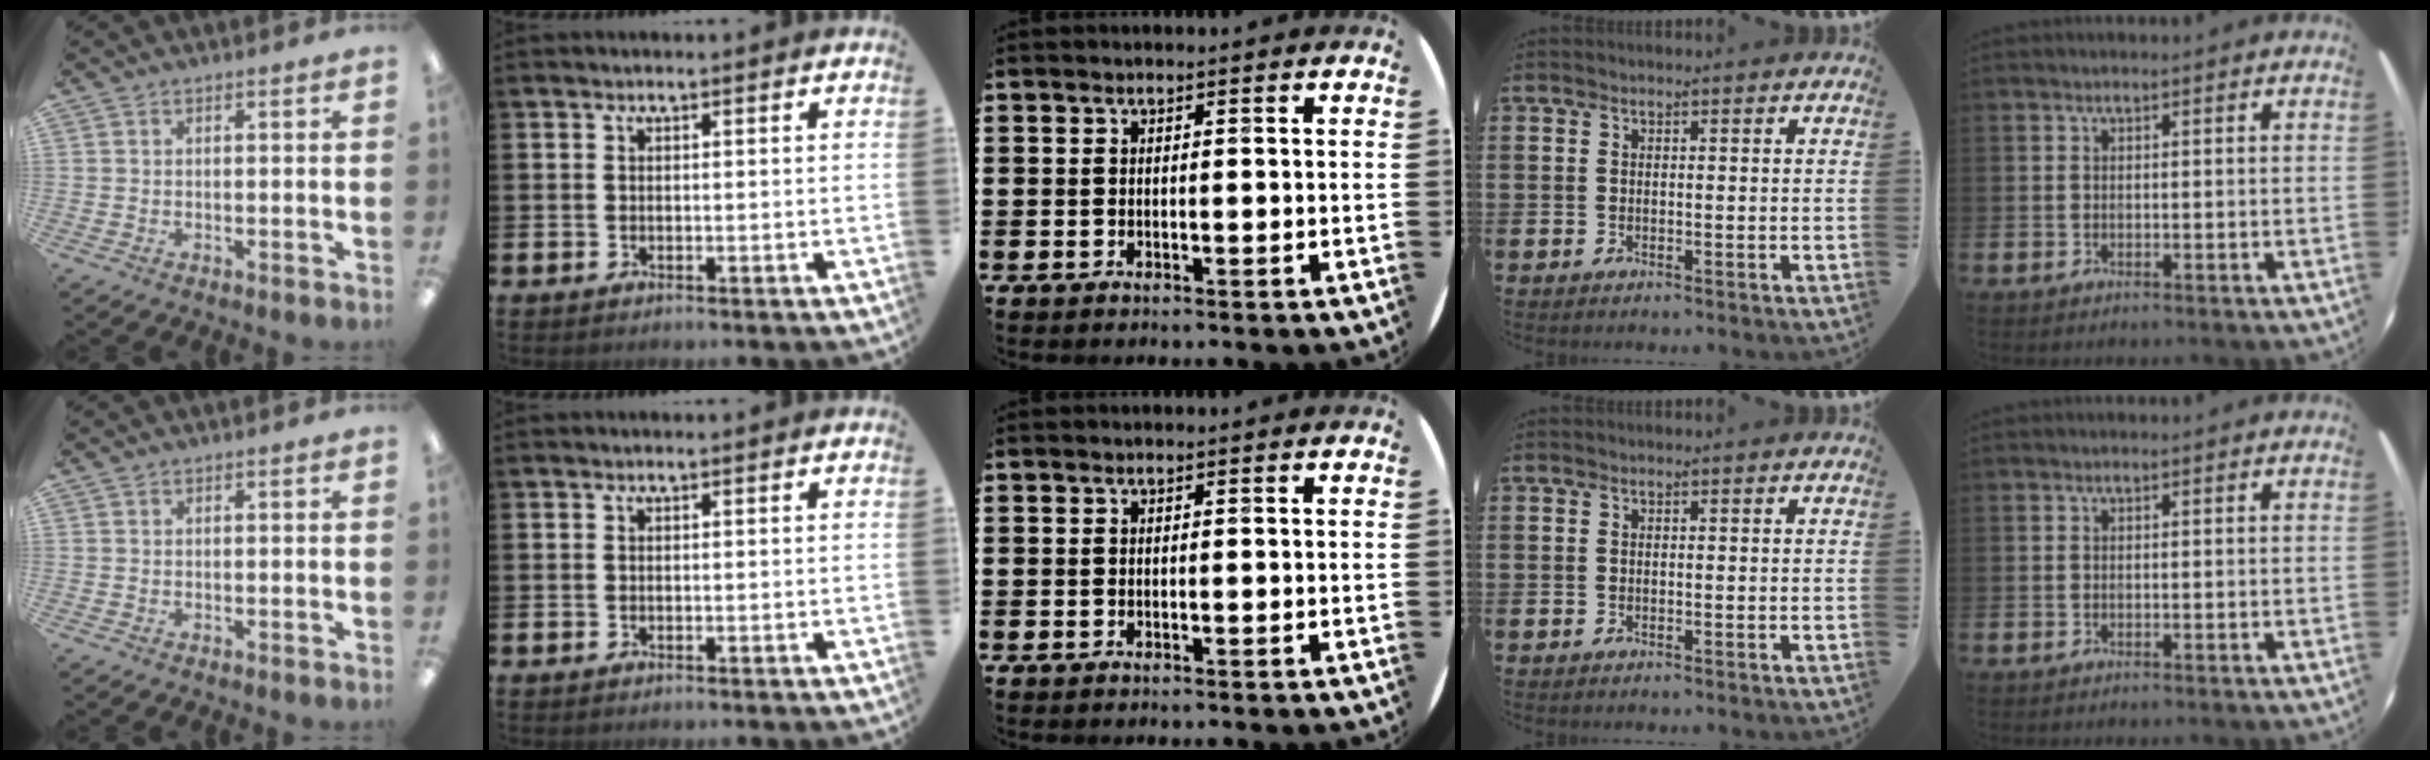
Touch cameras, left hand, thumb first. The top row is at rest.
{}